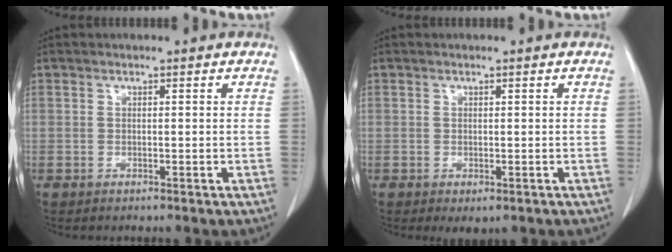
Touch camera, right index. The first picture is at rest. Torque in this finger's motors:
{"motor_torque": [0.33, -0.34, -0.02, -0.01]}